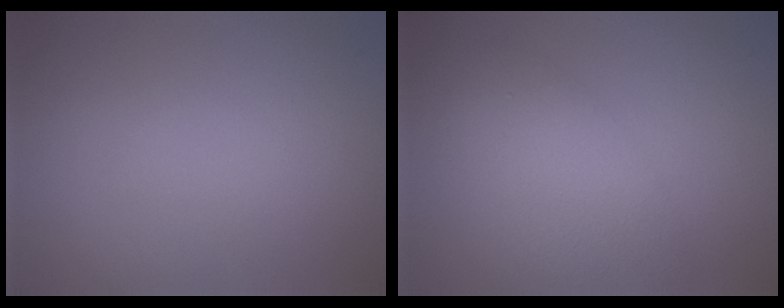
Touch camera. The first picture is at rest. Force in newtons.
{"total": 5.3, "press": 5.3, "slide": 0.1}